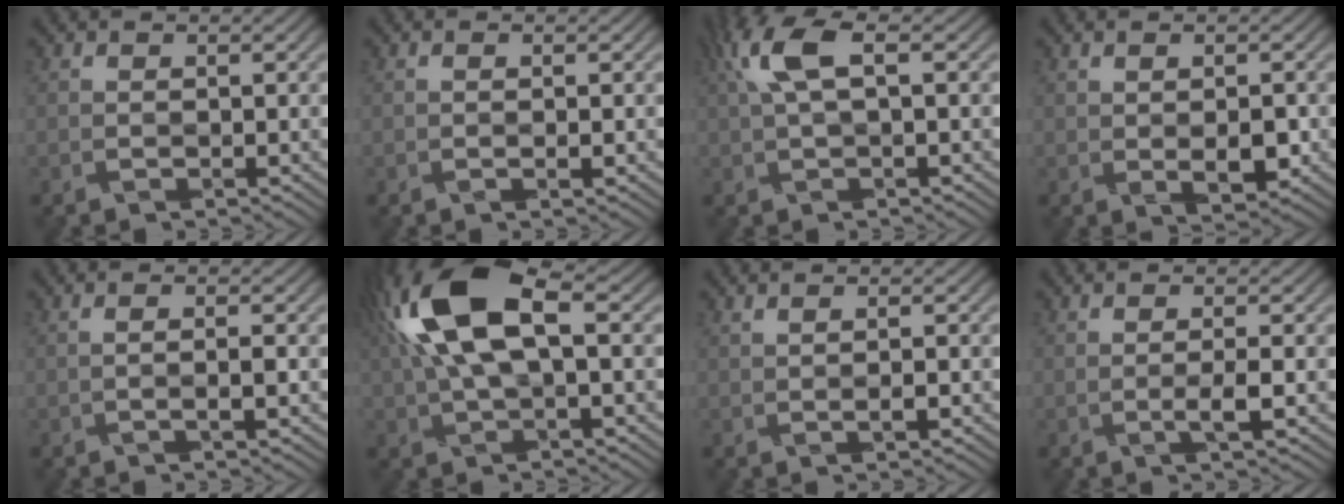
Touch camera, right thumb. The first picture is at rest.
{"total": 0.5, "force": [0.0, 0.0, 0.5], "torque": [-0.013, 0.001, 0.000]}
{"total": 5.8, "force": [1.7, 1.8, 5.2], "torque": [-0.116, 0.013, 0.030]}
{"total": 2.8, "force": [0.0, 1.0, 2.6], "torque": [-0.051, -0.001, 0.008]}
{"total": 1.6, "force": [-0.1, 0.3, 1.6], "torque": [-0.025, 0.003, -0.008]}
{"total": 12.4, "force": [2.9, 5.3, 10.9], "torque": [-0.246, 0.018, 0.055]}
{"total": 1.2, "force": [0.3, 0.1, 1.2], "torque": [-0.026, 0.004, 0.005]}
{"total": 2.0, "force": [-0.3, 0.2, 2.0], "torque": [-0.035, 0.002, -0.010]}